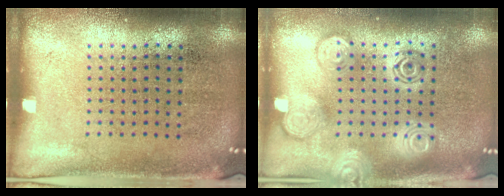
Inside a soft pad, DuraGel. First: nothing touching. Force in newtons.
{"total": 2.3, "press": 2.3, "slide": 0.4}